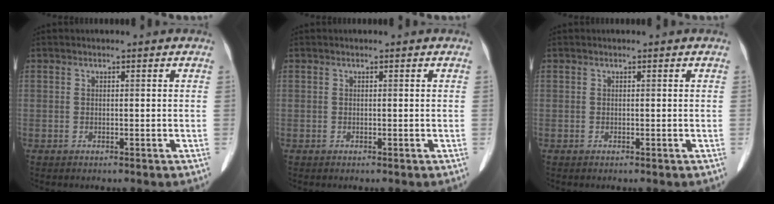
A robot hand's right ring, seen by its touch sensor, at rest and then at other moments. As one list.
[{"total": 0.0}, {"total": 0.0}]